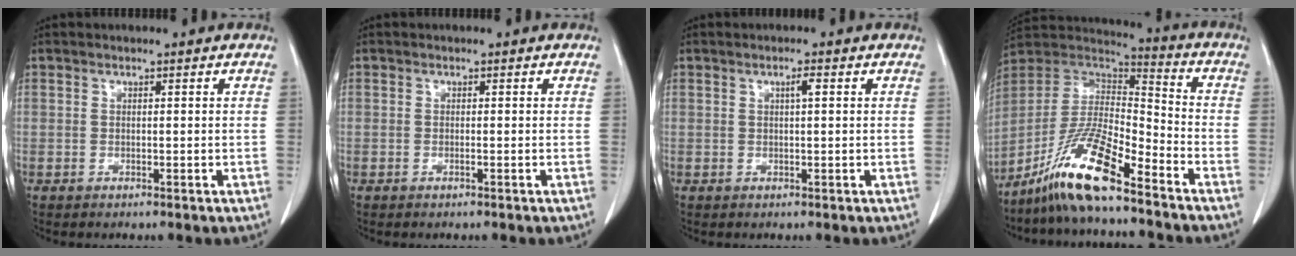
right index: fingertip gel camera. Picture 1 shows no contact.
{"total": 0.0}
{"total": 1.3, "force": [0.4, 0.0, 1.3], "torque": [-0.024, 0.003, 0.007]}
{"total": 13.7, "force": [-9.7, 1.9, 9.5], "torque": [-0.183, 0.008, -0.178]}